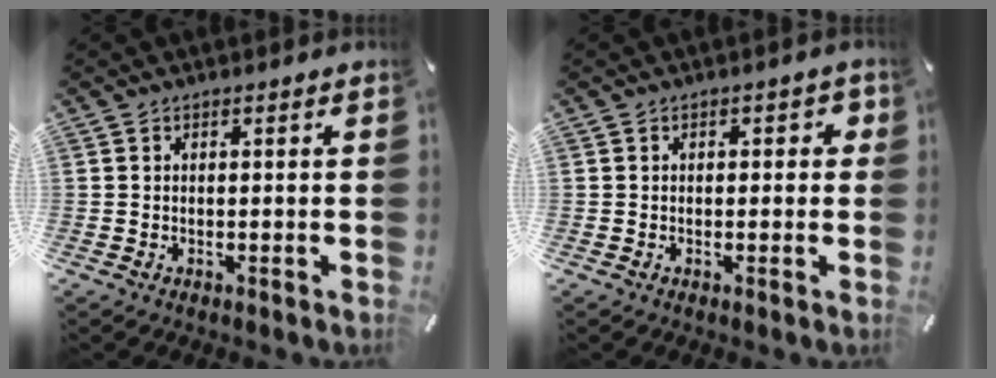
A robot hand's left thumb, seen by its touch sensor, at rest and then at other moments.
{"total": 1.7, "force": [0.0, 1.2, 1.2], "torque": [-0.016, 0.004, -0.004]}